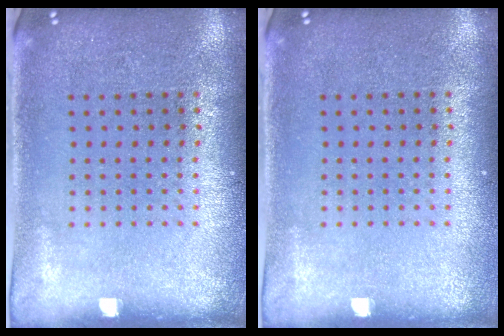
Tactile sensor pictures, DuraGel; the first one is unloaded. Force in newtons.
{"total": 0.0}